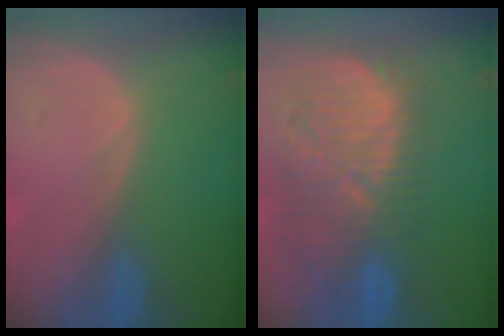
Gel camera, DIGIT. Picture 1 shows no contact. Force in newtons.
{"total": 12.3, "press": 11.2, "slide": 5.1}